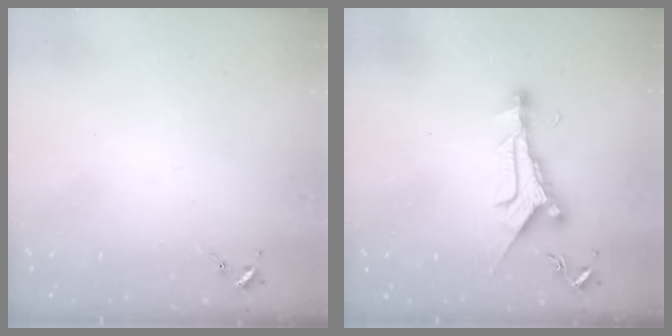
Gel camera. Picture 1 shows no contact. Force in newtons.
{"total": 9.9, "press": 9.9, "slide": 0.5}